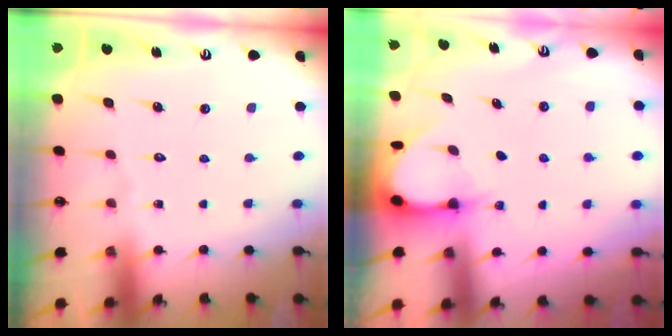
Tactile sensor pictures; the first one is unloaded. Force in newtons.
{"total": 3.1, "press": 3.1, "slide": 0.4}